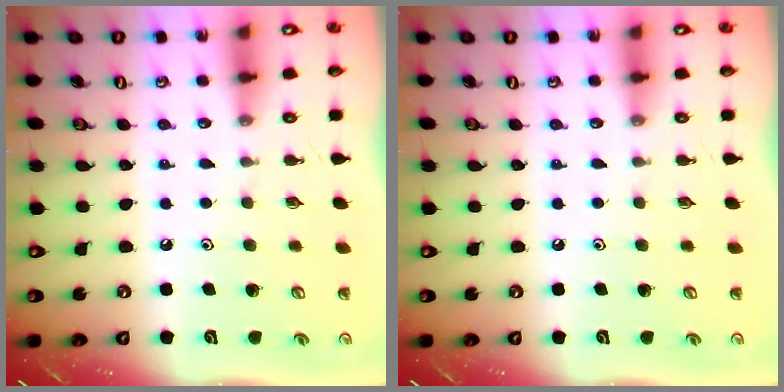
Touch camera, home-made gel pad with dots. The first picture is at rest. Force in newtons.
{"total": 0.0}